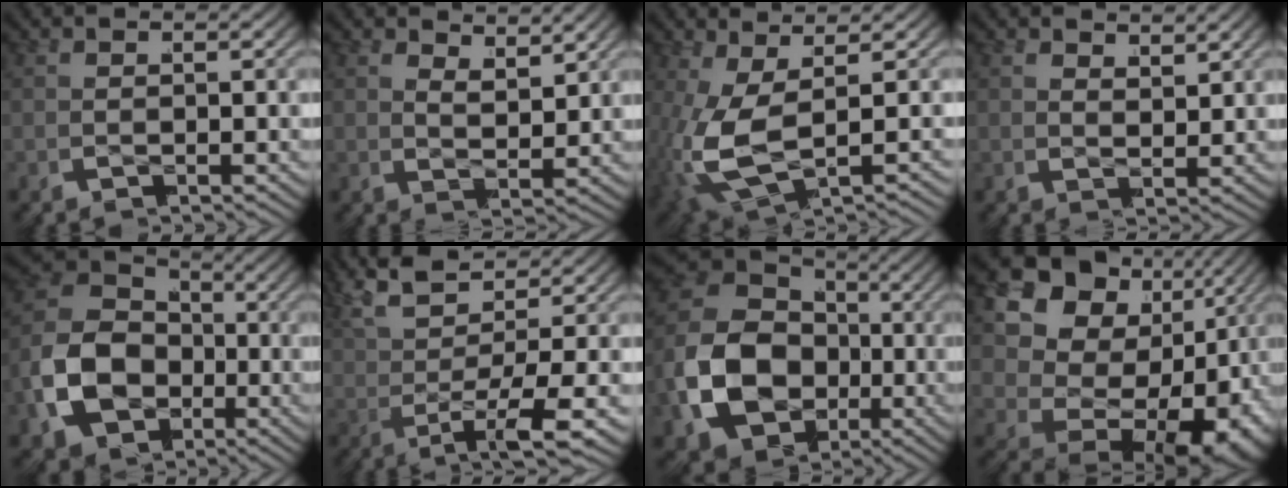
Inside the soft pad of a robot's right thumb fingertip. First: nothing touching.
{"total": 2.2, "force": [1.5, 0.6, 1.5], "torque": [-0.028, 0.001, 0.021]}
{"total": 8.1, "force": [-1.6, 5.1, 6.1], "torque": [-0.184, -0.040, -0.006]}
{"total": 1.6, "force": [1.4, 0.1, 0.6], "torque": [-0.003, 0.002, 0.021]}
{"total": 13.9, "force": [-0.4, 10.7, 8.9], "torque": [-0.214, -0.016, -0.004]}
{"total": 6.9, "force": [1.5, 2.3, 6.3], "torque": [-0.126, 0.004, 0.030]}
{"total": 16.6, "force": [-1.0, 12.8, 10.5], "torque": [-0.258, -0.034, -0.008]}
{"total": 23.2, "force": [-0.6, 16.6, 16.2], "torque": [-0.320, -0.035, 0.003]}